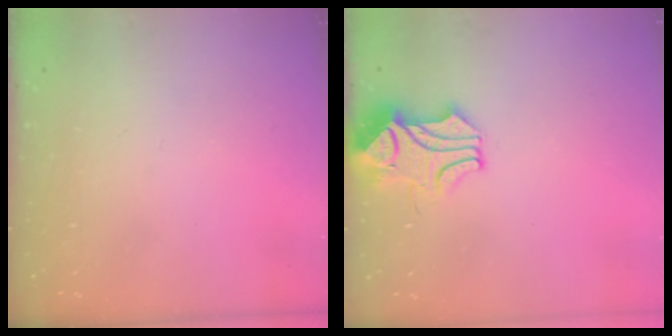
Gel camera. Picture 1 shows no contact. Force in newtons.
{"total": 2.2, "press": 2.1, "slide": 0.8}